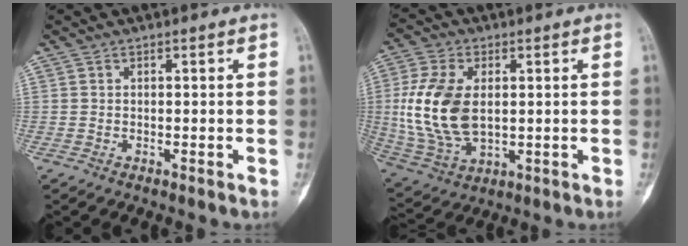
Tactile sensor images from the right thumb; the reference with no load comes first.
{"total": 15.2, "force": [1.0, 9.2, 12.1], "torque": [-0.251, -0.007, 0.031]}